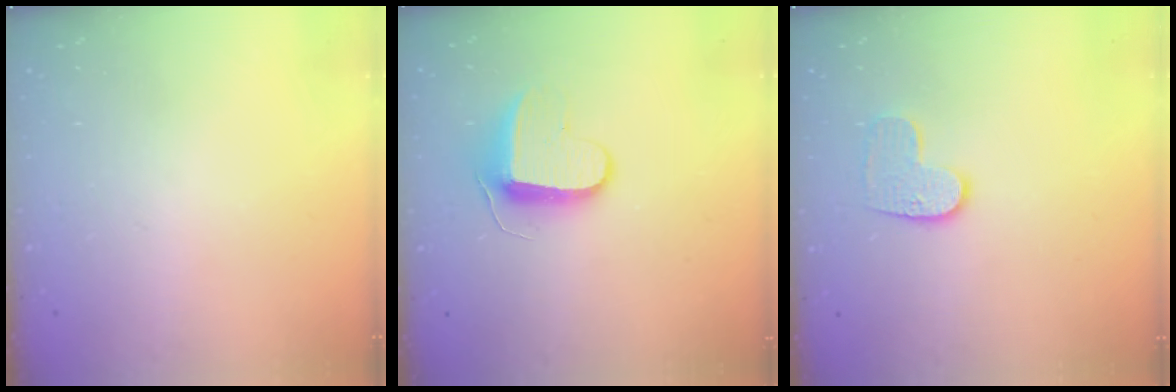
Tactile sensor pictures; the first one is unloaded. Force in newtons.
{"total": 9.0, "press": 8.9, "slide": 0.7}
{"total": 8.0, "press": 8.0, "slide": 0.3}